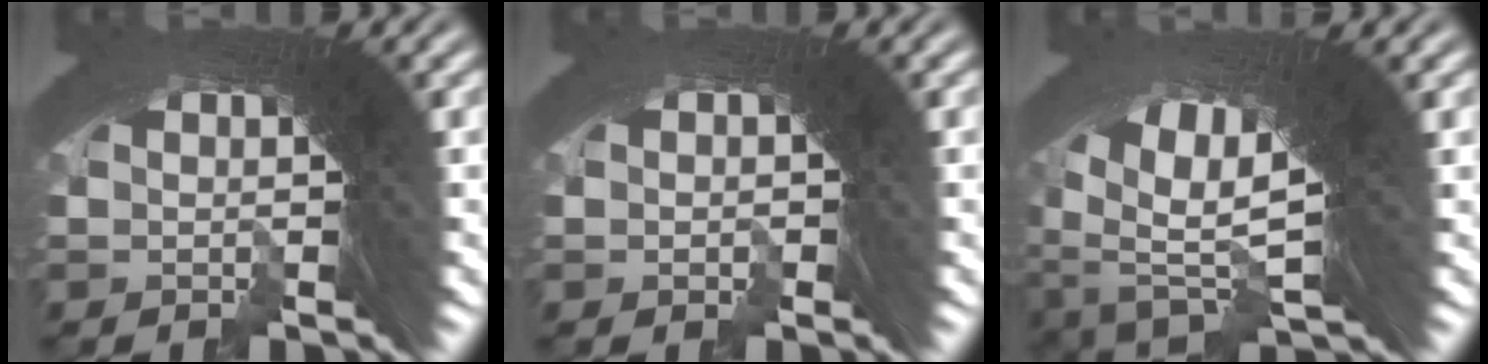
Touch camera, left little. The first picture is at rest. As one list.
[{"total": 1.3, "force": [-0.8, 0.5, -0.8], "torque": [0.013, -0.005, -0.008]}, {"total": 14.3, "force": [-1.0, 9.5, 10.6], "torque": [-0.193, -0.048, -0.004]}]